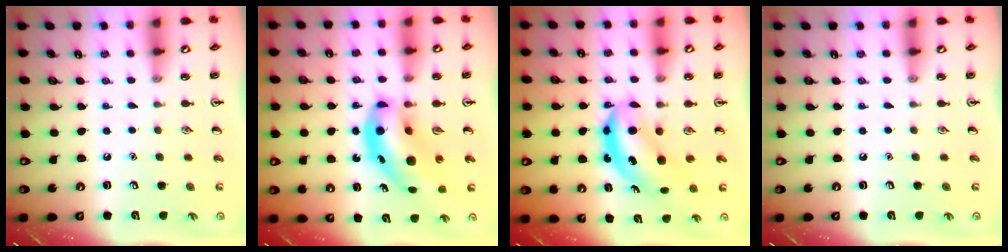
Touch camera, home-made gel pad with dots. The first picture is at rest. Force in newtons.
{"total": 12.8, "press": 12.2, "slide": 3.9}
{"total": 6.2, "press": 6.0, "slide": 1.4}
{"total": 0.0}